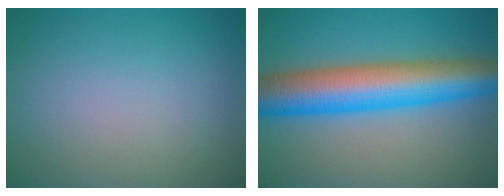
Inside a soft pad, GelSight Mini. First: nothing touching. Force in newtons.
{"total": 10.8, "press": 10.8, "slide": 0.0}